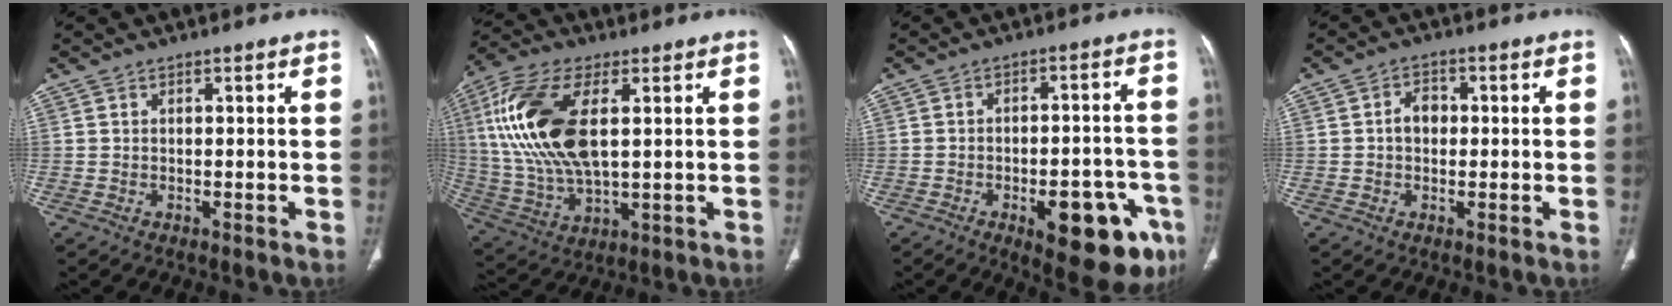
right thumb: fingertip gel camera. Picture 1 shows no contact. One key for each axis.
{"total": 19.6, "fx": 4.1, "fy": 9.3, "fz": 16.8, "tx": -0.361, "ty": -0.006, "tz": 0.082}
{"total": 16.7, "fx": -7.3, "fy": 6.9, "fz": 13.3, "tx": -0.119, "ty": 0.033, "tz": -0.079}
{"total": 3.6, "fx": 0.1, "fy": 2.8, "fz": 2.3, "tx": -0.027, "ty": 0.012, "tz": -0.005}